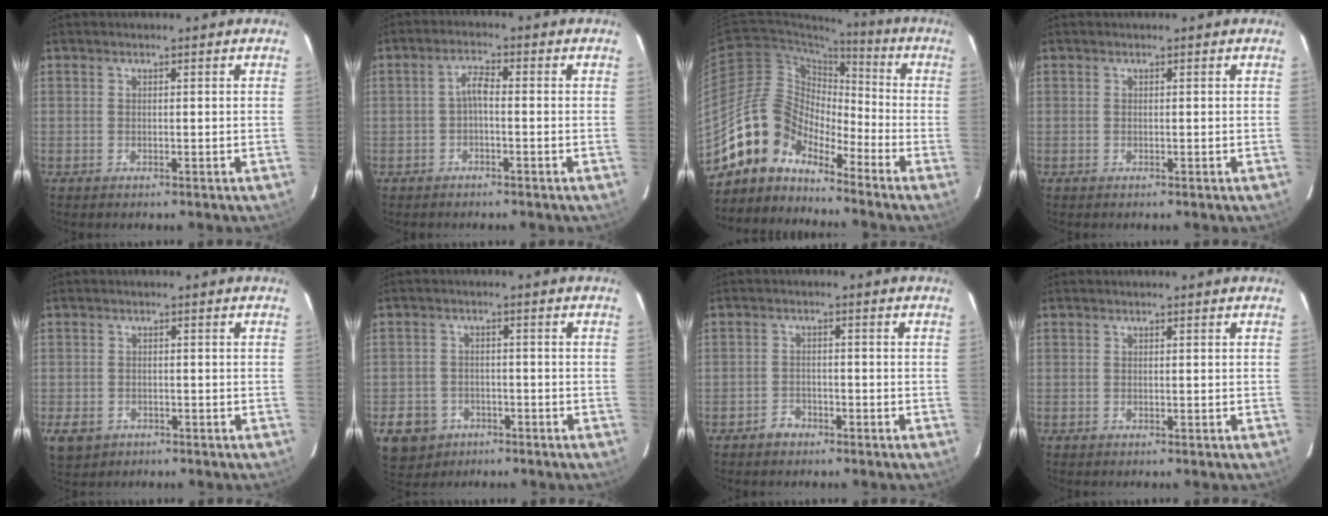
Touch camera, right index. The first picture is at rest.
{"total": 2.4, "force": [-0.9, 0.6, 2.1], "torque": [-0.044, 0.009, -0.018]}
{"total": 11.9, "force": [-10.2, 5.5, 2.7], "torque": [-0.048, 0.032, -0.204]}
{"total": 0.0}
{"total": 5.1, "force": [-2.3, 4.0, 2.2], "torque": [-0.057, -0.005, -0.032]}
{"total": 7.5, "force": [-3.8, 6.1, 2.2], "torque": [-0.068, 0.013, -0.050]}
{"total": 2.6, "force": [-2.0, 1.6, 0.4], "torque": [-0.010, 0.006, -0.031]}
{"total": 0.0}